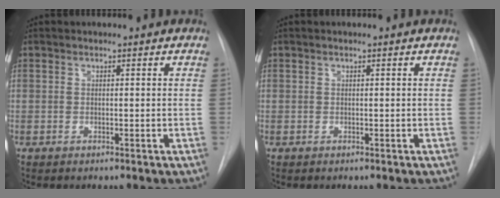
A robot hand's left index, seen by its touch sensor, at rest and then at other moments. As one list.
[{"total": 0.0}]